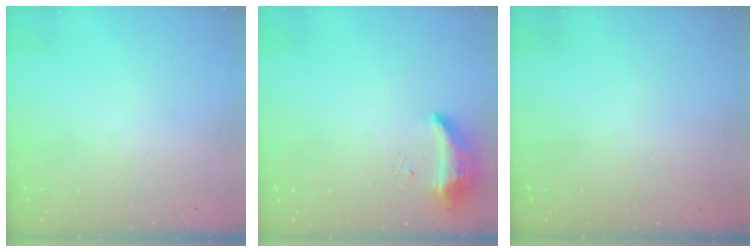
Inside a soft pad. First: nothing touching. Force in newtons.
{"total": 14.4, "press": 9.5, "slide": 10.8}
{"total": 0.0}